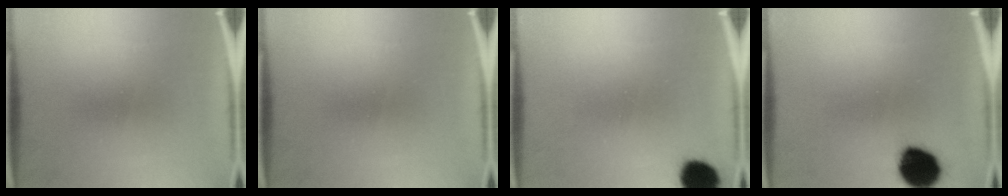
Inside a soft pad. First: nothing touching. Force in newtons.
{"total": 0.0}
{"total": 8.3}
{"total": 11.9}